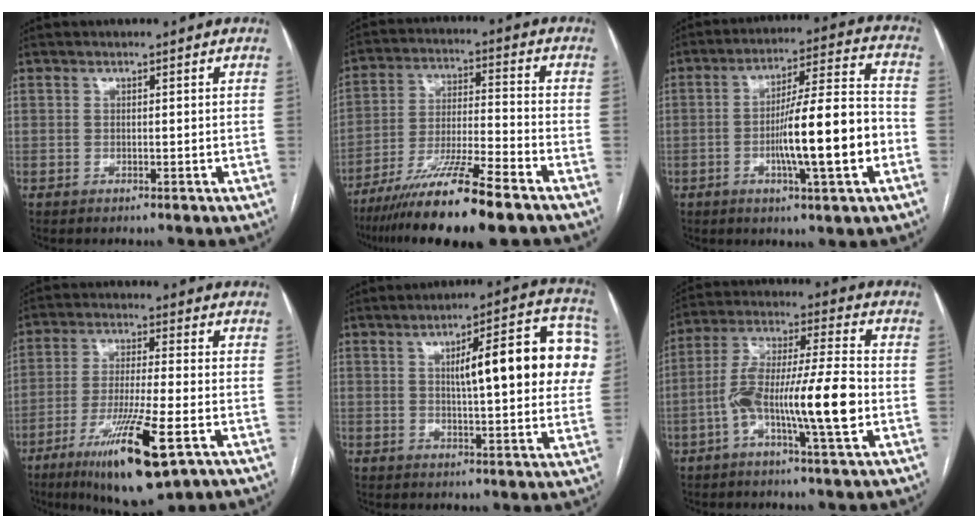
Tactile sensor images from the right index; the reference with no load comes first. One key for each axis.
{"total": 15.2, "fx": -10.7, "fy": 0.2, "fz": 10.7, "tx": -0.205, "ty": -0.037, "tz": -0.190}
{"total": 14.6, "fx": -3.6, "fy": 0.9, "fz": 14.1, "tx": -0.230, "ty": 0.007, "tz": -0.057}
{"total": 14.9, "fx": -7.1, "fy": 1.6, "fz": 13.0, "tx": -0.243, "ty": -0.036, "tz": -0.115}
{"total": 17.1, "fx": 3.3, "fy": 3.4, "fz": 16.5, "tx": -0.207, "ty": 0.037, "tz": 0.042}
{"total": 14.4, "fx": -3.8, "fy": 1.1, "fz": 13.9, "tx": -0.255, "ty": 0.009, "tz": -0.070}